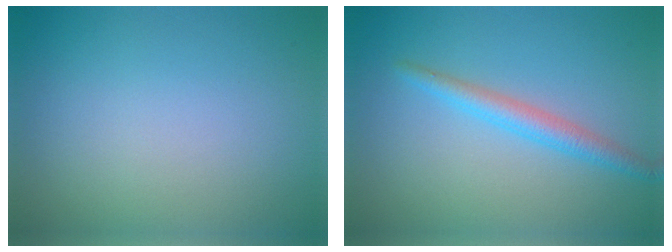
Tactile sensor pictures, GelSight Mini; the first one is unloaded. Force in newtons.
{"total": 2.4, "press": 2.4, "slide": 0.1}